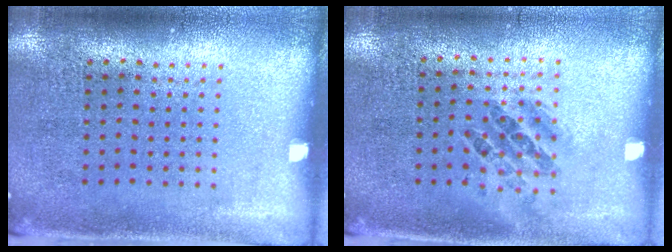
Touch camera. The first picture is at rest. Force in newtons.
{"total": 0.9, "press": 0.8, "slide": 0.5}